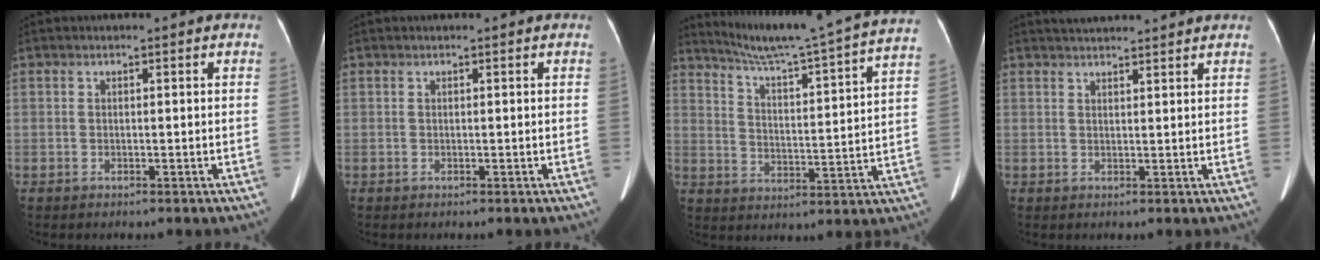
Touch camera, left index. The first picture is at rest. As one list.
[{"total": 0.6, "force": [0.5, 0.0, 0.2], "torque": [-0.001, 0.009, 0.009]}, {"total": 24.5, "force": [21.5, -1.3, 11.6], "torque": [-0.187, -0.048, 0.283]}, {"total": 6.6, "force": [6.3, 0.2, 2.0], "torque": [-0.032, 0.034, 0.084]}]